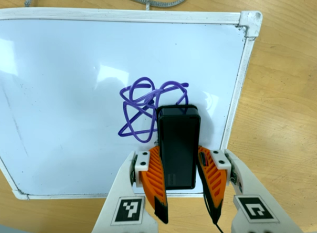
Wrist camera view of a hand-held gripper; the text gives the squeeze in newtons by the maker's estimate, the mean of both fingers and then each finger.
{"total": 13.6, "left": 14.7, "right": 12.5}